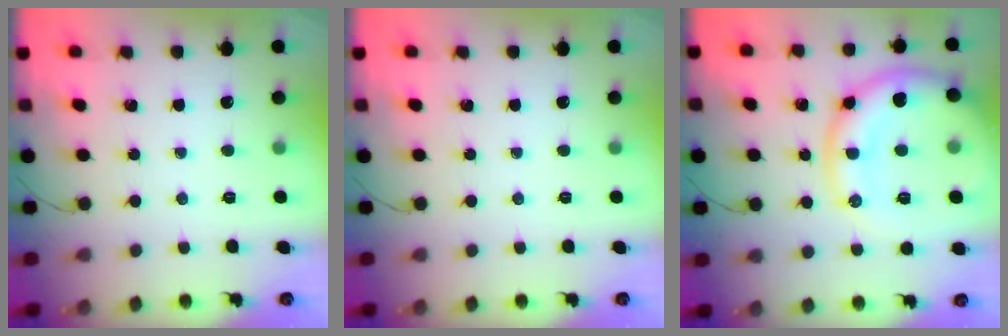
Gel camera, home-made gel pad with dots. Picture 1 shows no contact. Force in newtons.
{"total": 0.0}
{"total": 16.3, "press": 16.2, "slide": 1.7}